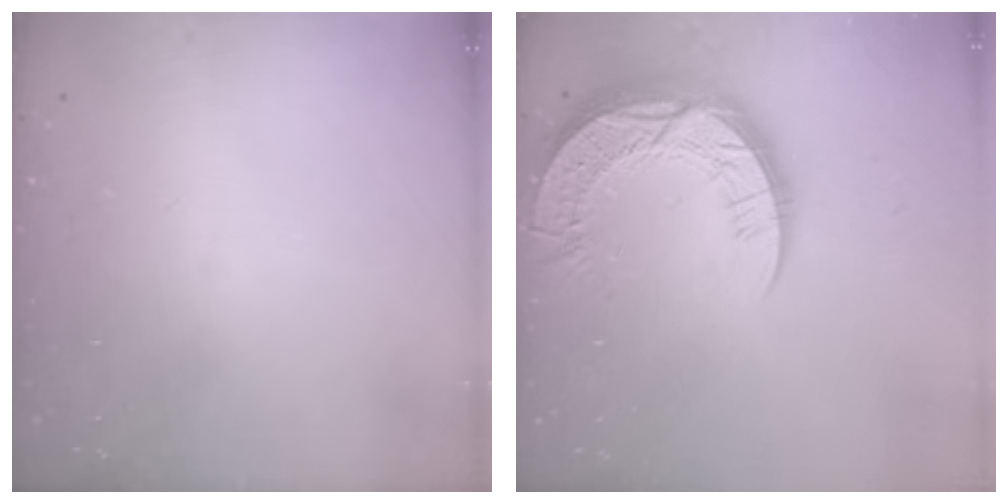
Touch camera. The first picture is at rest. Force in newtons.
{"total": 16.5, "press": 16.5, "slide": 1.2}